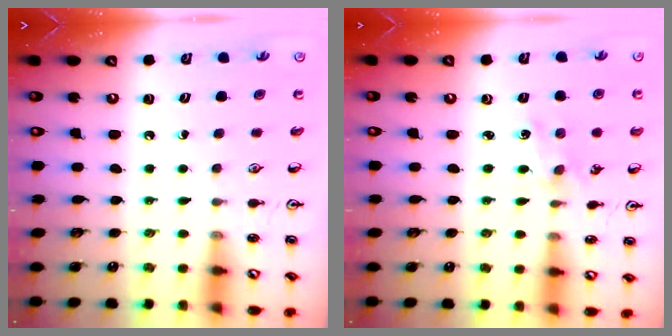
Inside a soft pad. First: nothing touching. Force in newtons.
{"total": 1.3, "press": 1.3, "slide": 0.2}